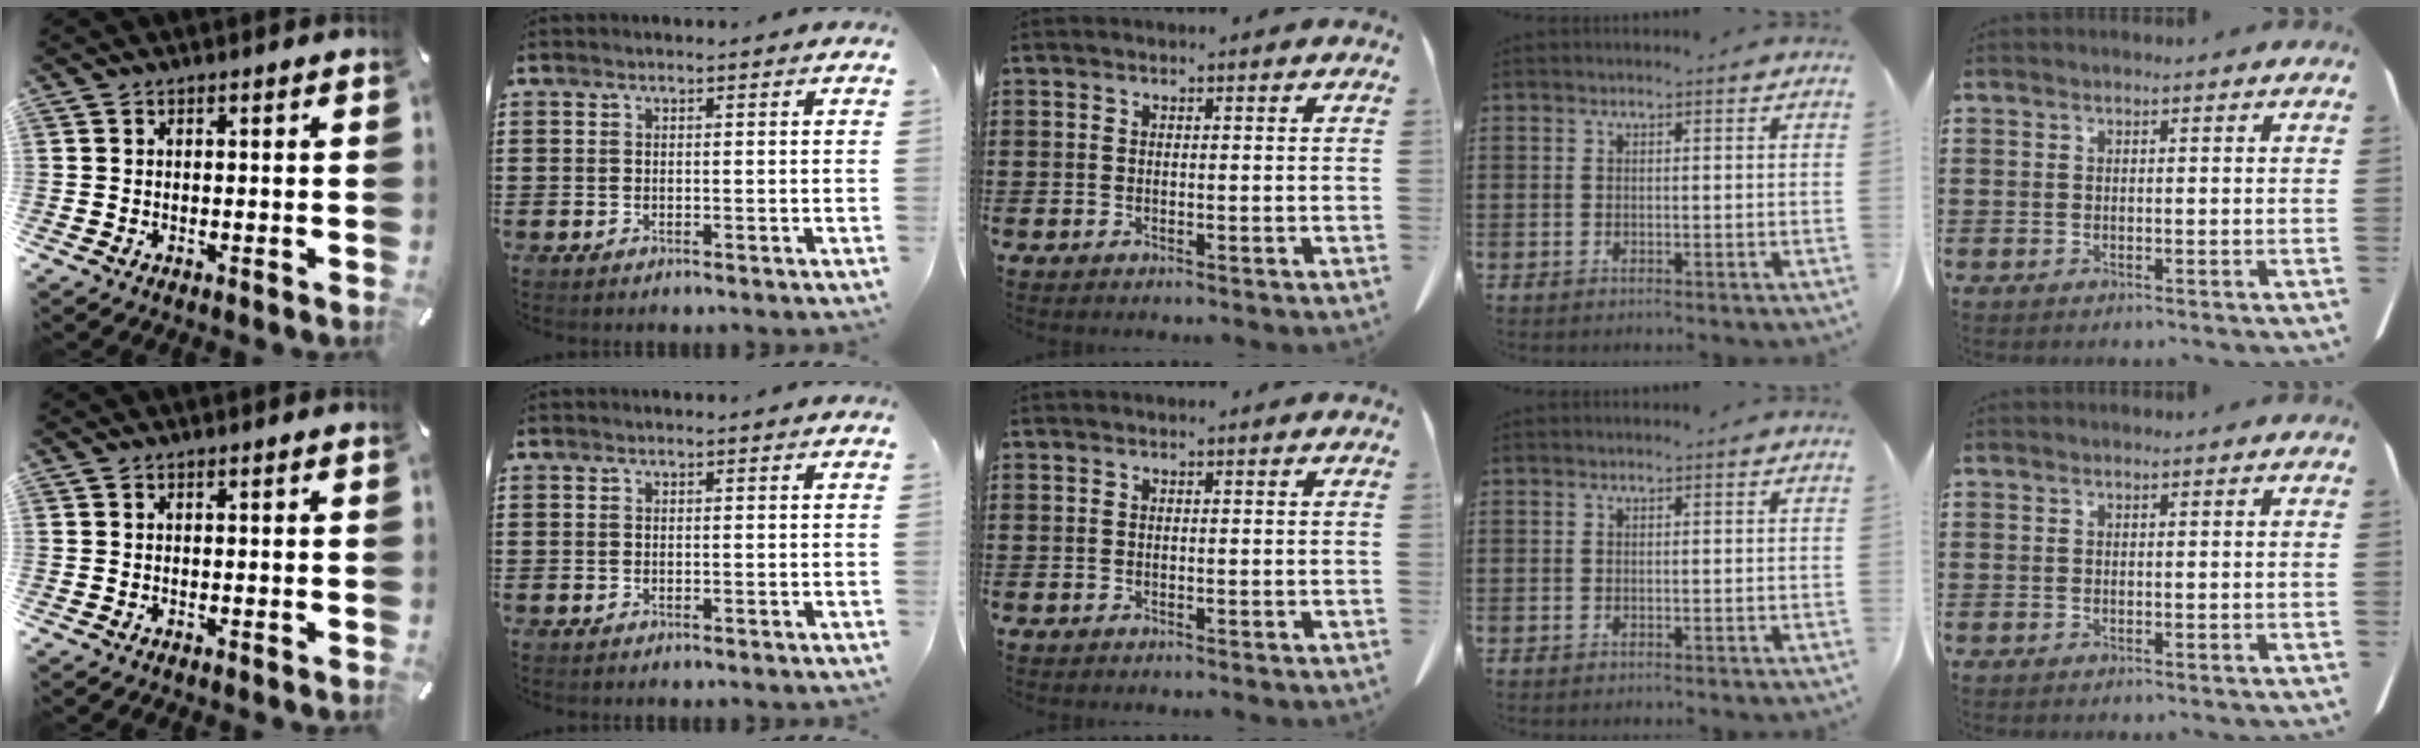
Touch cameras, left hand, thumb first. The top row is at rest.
{}